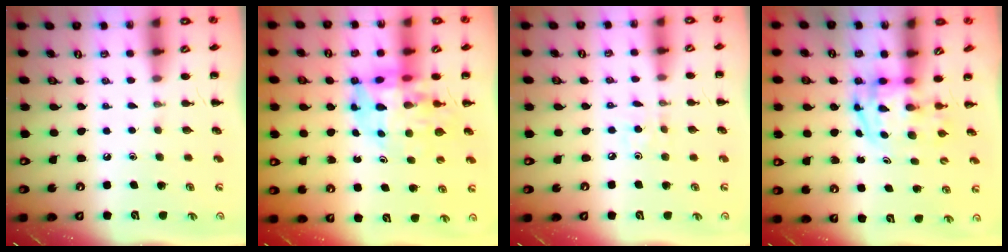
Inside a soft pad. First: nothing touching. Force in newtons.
{"total": 10.6, "press": 10.1, "slide": 3.3}
{"total": 3.3, "press": 3.1, "slide": 1.1}
{"total": 3.8, "press": 3.8, "slide": 0.6}